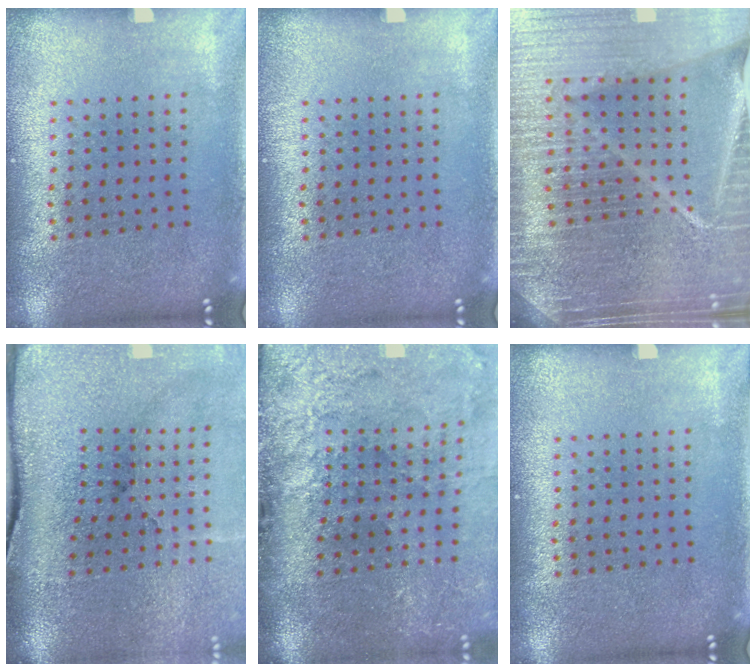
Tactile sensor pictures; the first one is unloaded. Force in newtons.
{"total": 0.0}
{"total": 6.7, "press": 5.7, "slide": 3.4}
{"total": 5.1, "press": 4.1, "slide": 3.1}
{"total": 4.7, "press": 3.6, "slide": 3.1}
{"total": 0.0}